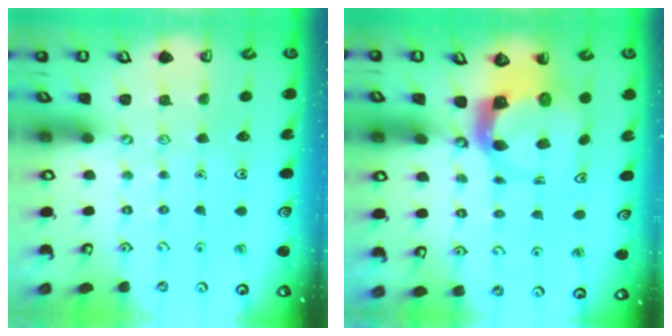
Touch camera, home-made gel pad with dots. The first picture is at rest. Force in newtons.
{"total": 4.7, "press": 4.6, "slide": 0.7}